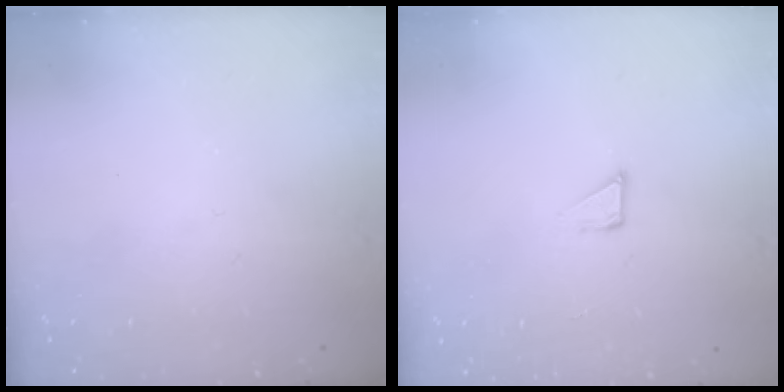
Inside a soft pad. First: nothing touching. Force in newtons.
{"total": 2.3, "press": 2.3, "slide": 0.1}